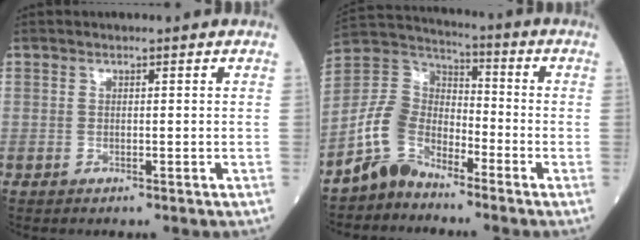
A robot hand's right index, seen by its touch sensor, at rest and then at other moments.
{"total": 8.2, "force": [-5.9, 4.8, 2.9], "torque": [-0.068, 0.027, -0.126]}